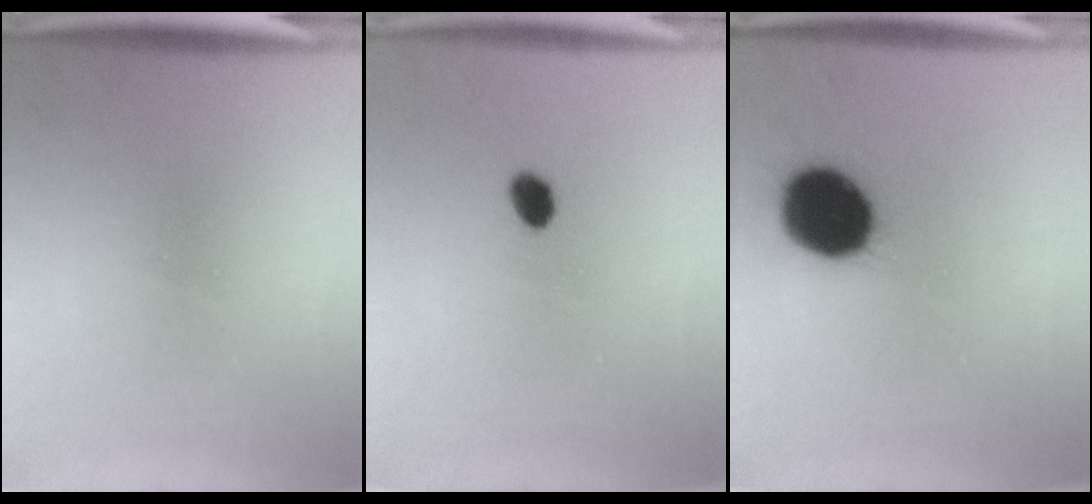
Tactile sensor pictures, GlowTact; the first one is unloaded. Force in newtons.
{"total": 2.7}
{"total": 18.6}